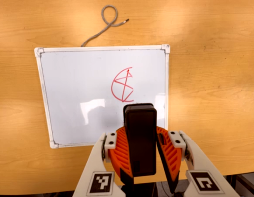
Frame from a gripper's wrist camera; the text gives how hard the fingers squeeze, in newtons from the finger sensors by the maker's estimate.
{"total": 8.9, "left": 9.2, "right": 8.6}